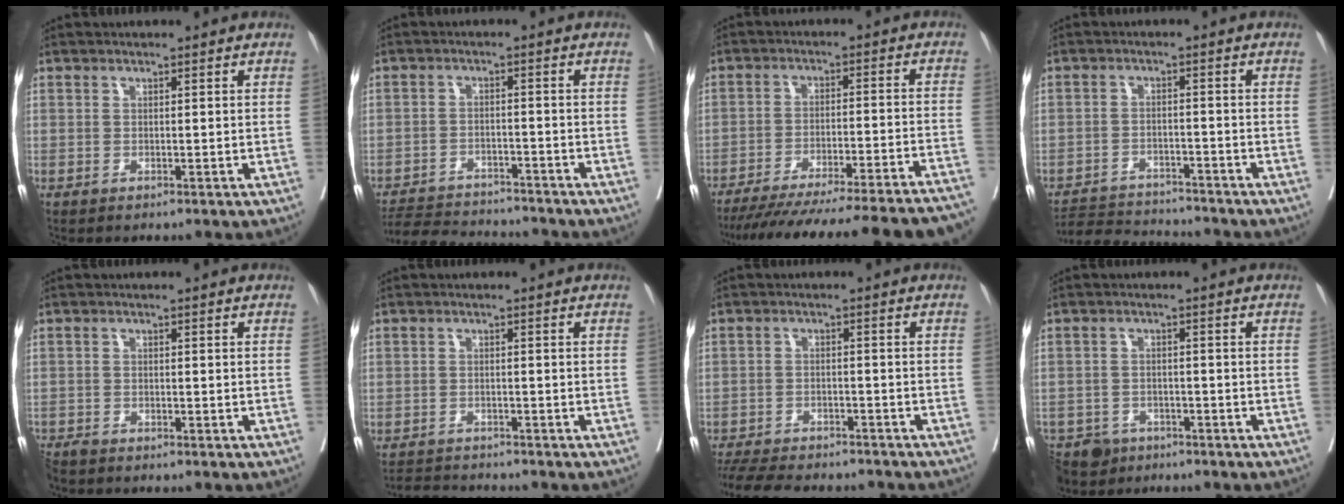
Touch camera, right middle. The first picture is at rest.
{"total": 10.2, "force": [-9.8, 2.0, 2.1], "torque": [-0.035, 0.002, -0.149]}
{"total": 29.5, "force": [-26.9, 0.6, 12.0], "torque": [-0.126, -0.044, -0.355]}
{"total": 7.6, "force": [-7.5, 1.0, 0.3], "torque": [-0.006, 0.005, -0.125]}
{"total": 2.9, "force": [-2.8, 0.5, 0.6], "torque": [-0.009, -0.010, -0.052]}
{"total": 4.0, "force": [-3.9, 0.5, 0.0], "torque": [0.003, -0.014, -0.068]}
{"total": 12.9, "force": [-11.5, 3.7, 4.6], "torque": [-0.089, -0.004, -0.162]}
{"total": 6.9, "force": [-5.5, 3.9, 1.4], "torque": [-0.024, -0.004, -0.092]}